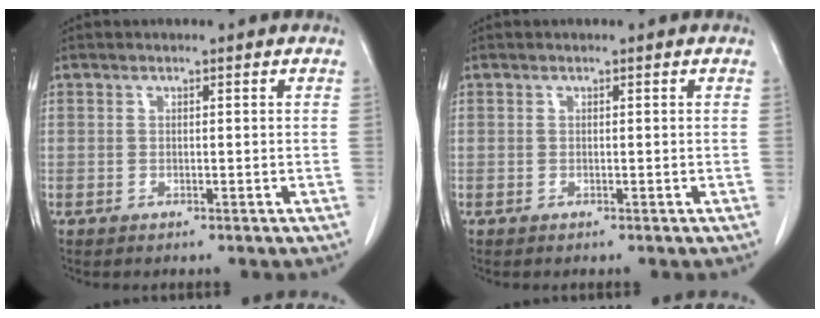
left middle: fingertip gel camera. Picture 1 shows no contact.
{"total": 0.0}